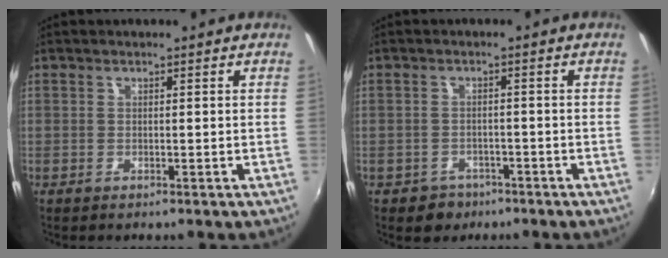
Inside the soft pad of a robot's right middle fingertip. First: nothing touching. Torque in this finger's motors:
{"motor_torque": [0.27, -0.37, -0.01, 0.01]}